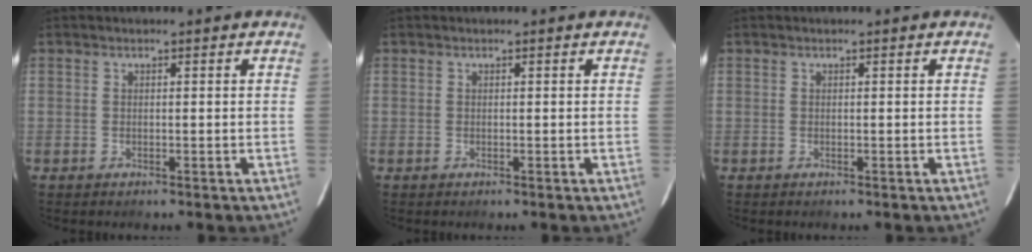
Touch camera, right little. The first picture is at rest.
{"total": 0.0}
{"total": 0.0}